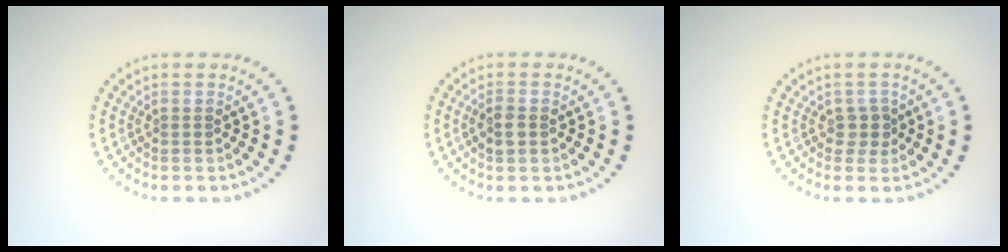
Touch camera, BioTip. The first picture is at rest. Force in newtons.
{"total": 1.6, "press": 1.6, "slide": 0.3}
{"total": 1.4, "press": 1.2, "slide": 0.9}